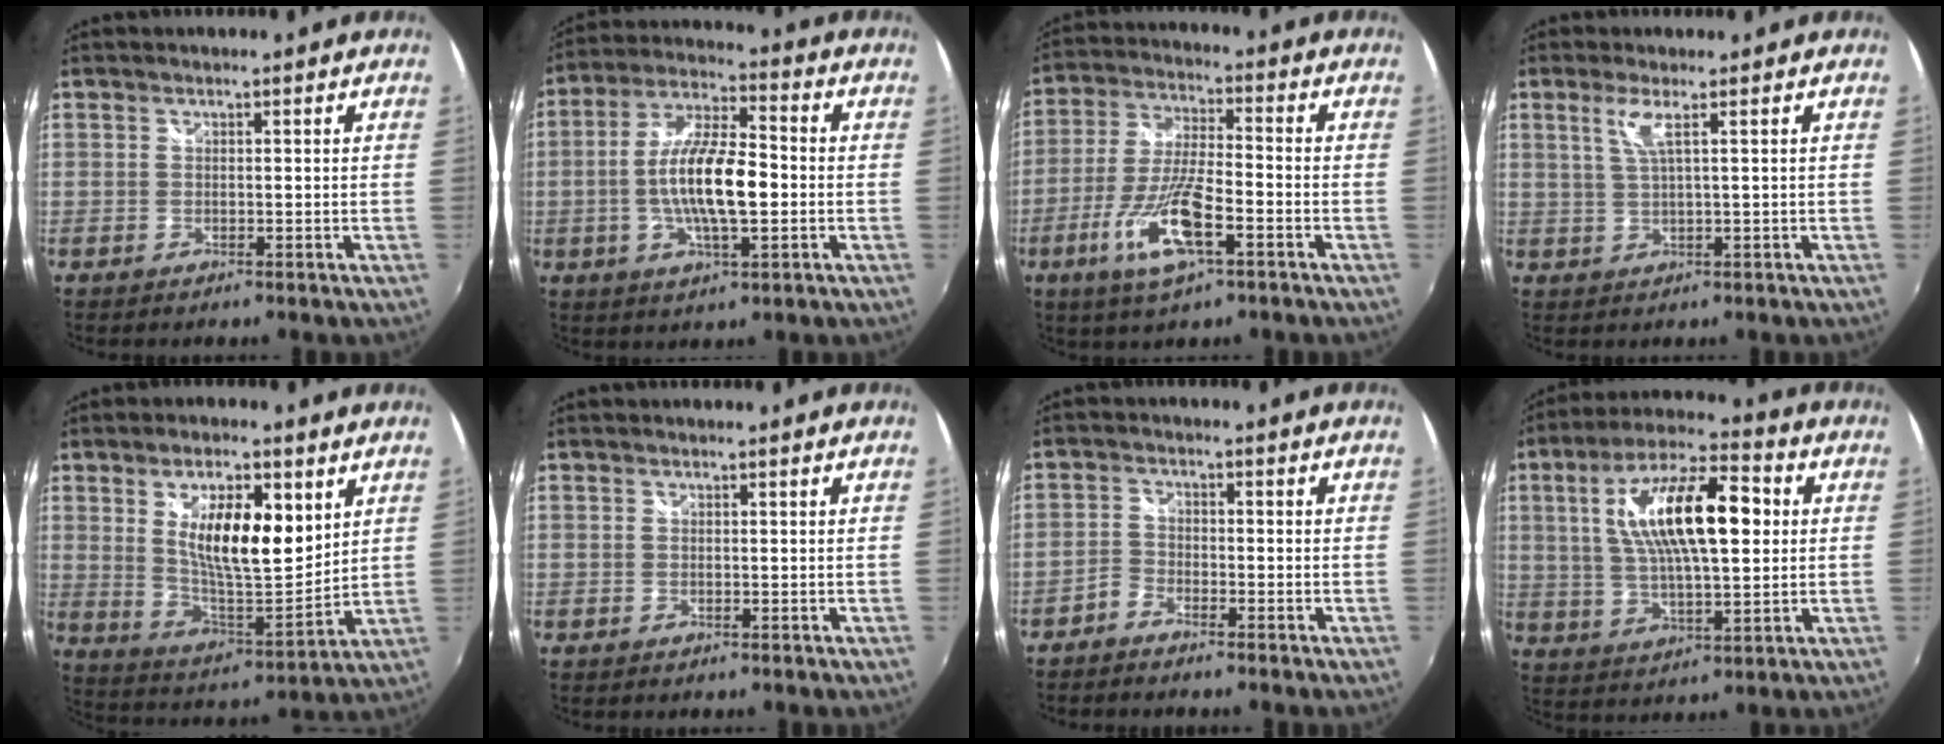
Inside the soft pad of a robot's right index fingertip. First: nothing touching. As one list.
[{"total": 13.7, "force": [-1.9, 4.1, 12.9], "torque": [-0.252, 0.003, -0.037]}, {"total": 12.8, "force": [-5.5, 3.3, 11.1], "torque": [-0.236, -0.012, -0.106]}, {"total": 3.3, "force": [1.4, -0.4, 3.0], "torque": [-0.059, -0.002, 0.031]}, {"total": 14.5, "force": [5.1, 5.0, 12.6], "torque": [-0.213, -0.005, 0.094]}, {"total": 0.0}, {"total": 2.5, "force": [-2.2, 1.1, 0.7], "torque": [-0.023, 0.005, -0.047]}, {"total": 17.3, "force": [3.5, 5.9, 15.9], "torque": [-0.285, 0.023, 0.060]}]